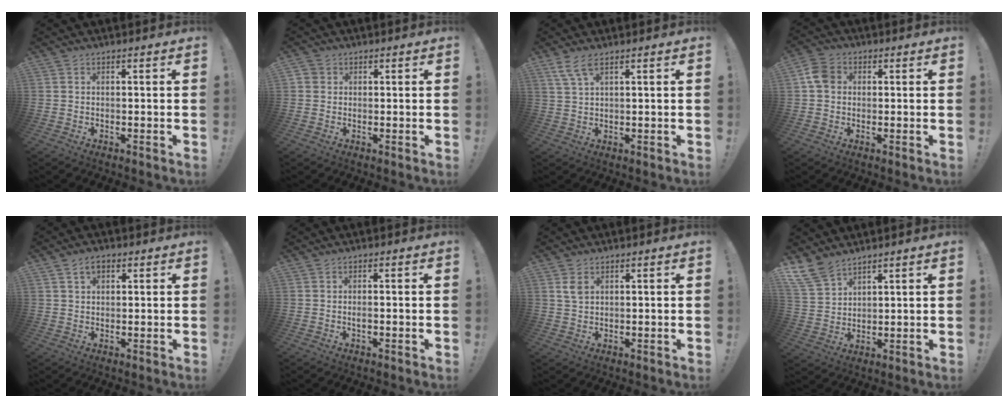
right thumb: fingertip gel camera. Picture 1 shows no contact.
{"total": 1.9, "force": [0.5, 1.8, 0.4], "torque": [-0.010, 0.003, 0.010]}
{"total": 5.0, "force": [3.2, 1.0, 3.7], "torque": [-0.083, -0.004, 0.060]}
{"total": 6.5, "force": [0.9, 5.3, 3.6], "torque": [-0.067, 0.014, 0.020]}
{"total": 3.9, "force": [1.8, 2.5, 2.4], "torque": [-0.035, 0.000, 0.031]}
{"total": 1.0, "force": [-0.5, 0.2, 0.9], "torque": [-0.015, 0.000, -0.009]}
{"total": 3.3, "force": [1.5, 1.9, 2.2], "torque": [-0.037, -0.002, 0.027]}
{"total": 8.7, "force": [7.0, 4.1, 3.0], "torque": [-0.071, -0.036, 0.141]}